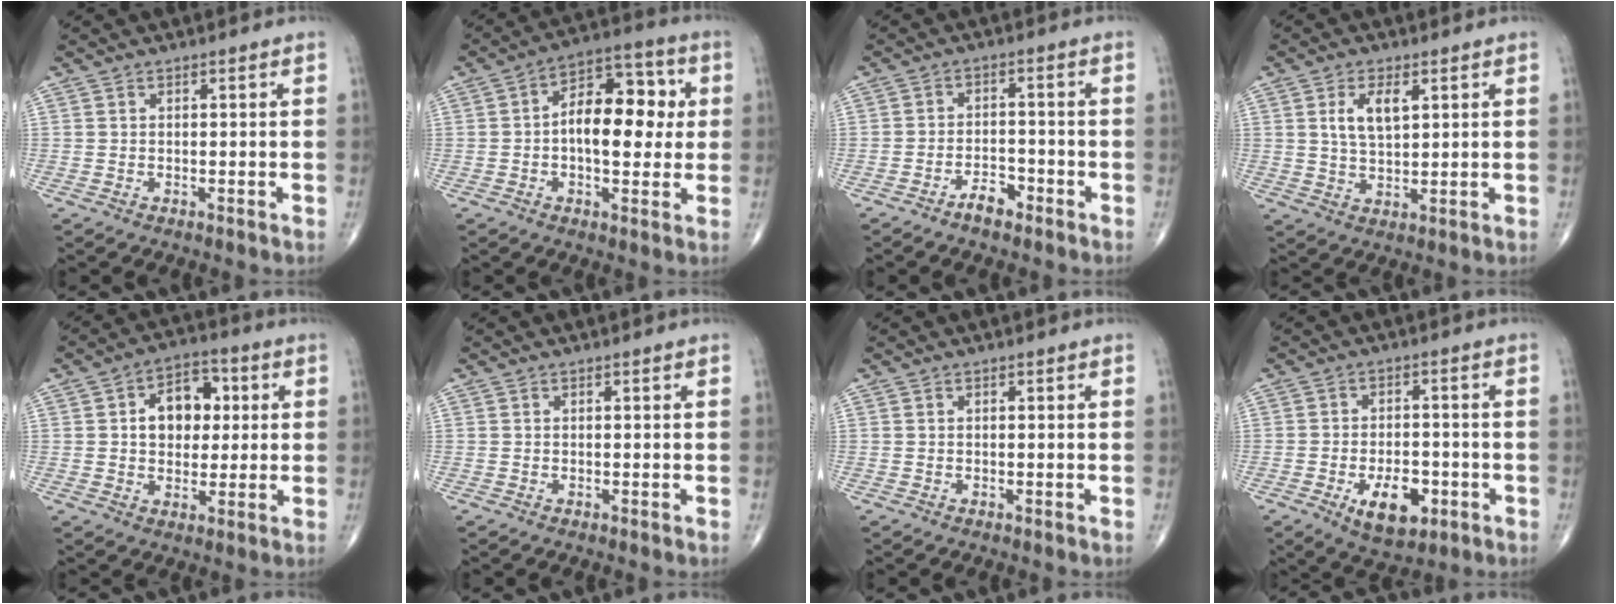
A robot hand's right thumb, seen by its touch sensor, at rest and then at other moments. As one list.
[{"total": 13.4, "force": [0.7, 7.4, 11.2], "torque": [-0.141, 0.025, 0.002]}, {"total": 3.6, "force": [-2.7, 1.5, 1.9], "torque": [-0.029, 0.020, -0.047]}, {"total": 6.0, "force": [2.2, 2.8, 4.9], "torque": [-0.090, -0.010, 0.045]}, {"total": 10.2, "force": [1.8, 7.1, 7.1], "torque": [-0.073, 0.012, 0.024]}, {"total": 0.0}, {"total": 0.0}, {"total": 9.2, "force": [-3.5, 5.0, 6.9], "torque": [-0.091, 0.009, -0.047]}]